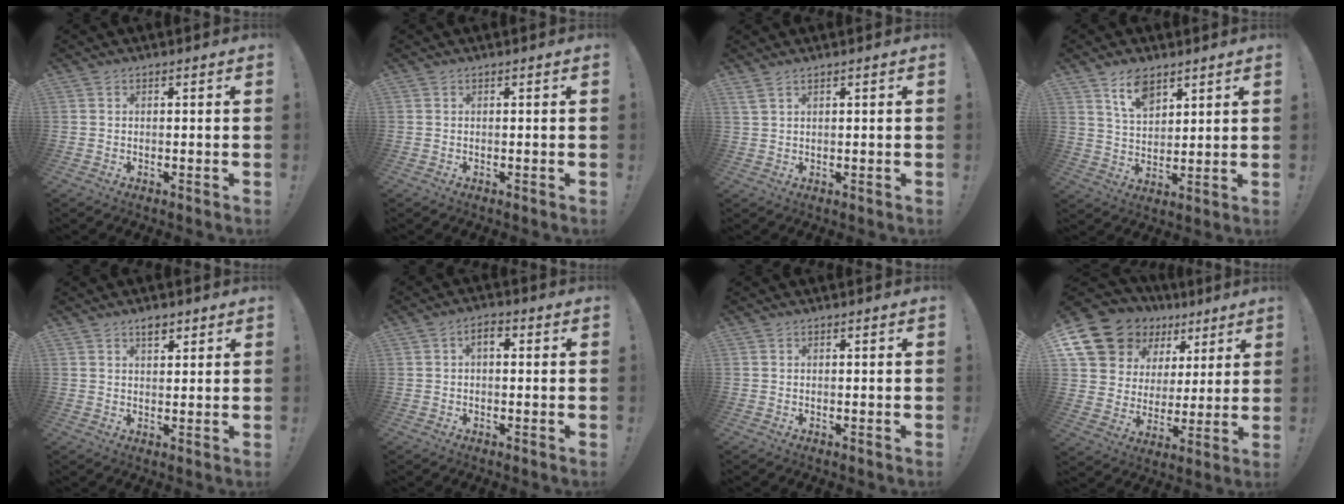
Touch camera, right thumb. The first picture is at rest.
{"total": 0.0}
{"total": 2.1, "force": [1.6, 0.5, 1.3], "torque": [-0.027, -0.004, 0.030]}
{"total": 8.9, "force": [6.0, 4.6, 4.8], "torque": [-0.084, -0.026, 0.111]}
{"total": 3.2, "force": [2.3, 1.5, 1.7], "torque": [-0.013, -0.013, 0.036]}
{"total": 3.3, "force": [0.3, 1.8, 2.8], "torque": [-0.045, 0.006, 0.002]}
{"total": 0.0}
{"total": 16.4, "force": [10.1, 11.5, 6.2], "torque": [-0.112, -0.059, 0.209]}